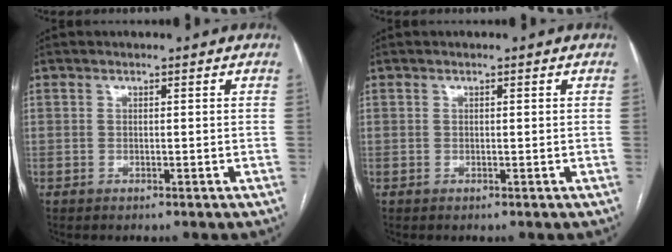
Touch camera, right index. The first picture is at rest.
{"total": 0.0}